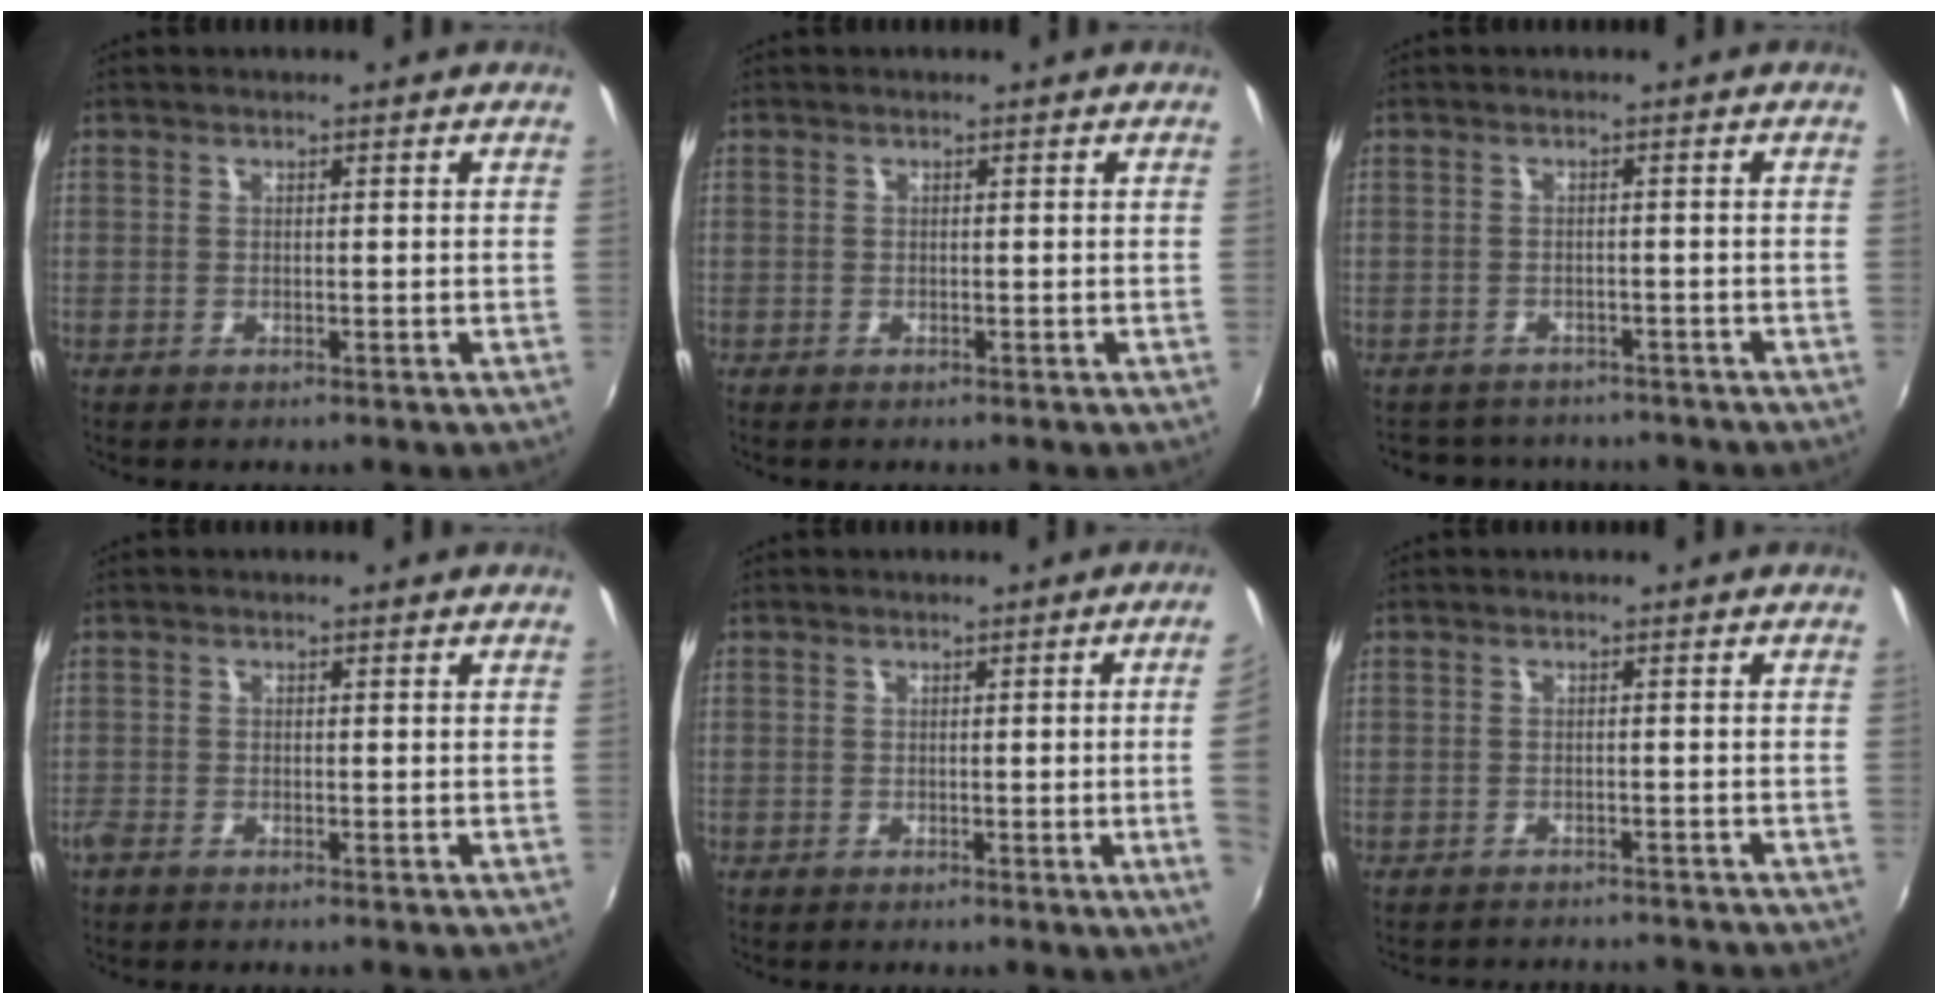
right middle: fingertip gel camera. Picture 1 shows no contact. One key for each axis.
{"total": 0.0}
{"total": 7.5, "fx": -6.6, "fy": 3.1, "fz": 1.7, "tx": -0.043, "ty": -0.005, "tz": -0.091}
{"total": 2.0, "fx": -1.6, "fy": 0.8, "fz": 0.9, "tx": -0.024, "ty": -0.005, "tz": -0.033}
{"total": 5.6, "fx": 0.0, "fy": -1.7, "fz": 5.3, "tx": -0.073, "ty": -0.009, "tz": 0.003}
{"total": 8.5, "fx": -7.9, "fy": 1.7, "fz": 2.7, "tx": -0.063, "ty": -0.010, "tz": -0.105}